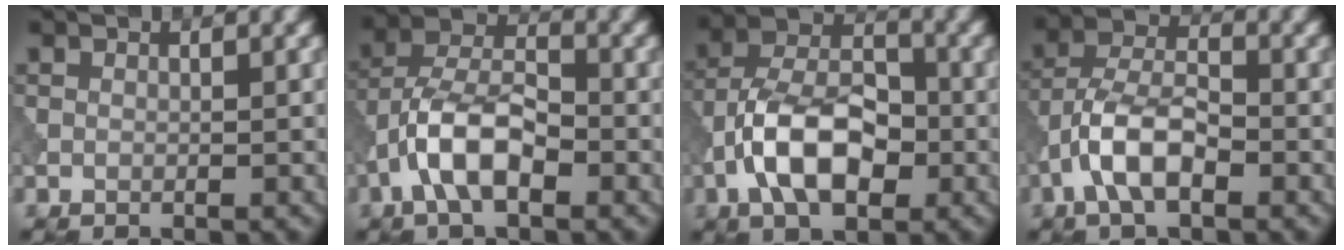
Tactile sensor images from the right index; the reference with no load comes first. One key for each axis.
{"total": 6.2, "fx": -2.7, "fy": 2.8, "fz": 4.8, "tx": -0.090, "ty": 0.012, "tz": -0.055}
{"total": 8.1, "fx": -2.8, "fy": 4.4, "fz": 6.2, "tx": -0.112, "ty": 0.013, "tz": -0.059}
{"total": 5.5, "fx": -2.4, "fy": 2.5, "fz": 4.3, "tx": -0.082, "ty": 0.012, "tz": -0.053}